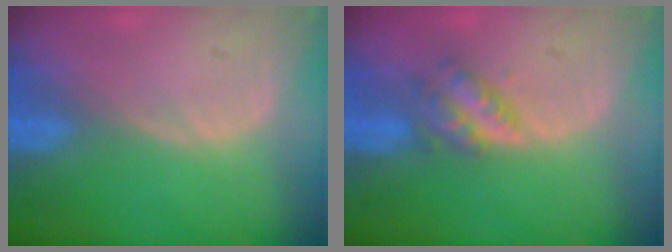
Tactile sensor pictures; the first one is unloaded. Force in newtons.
{"total": 4.6, "press": 4.6, "slide": 0.5}